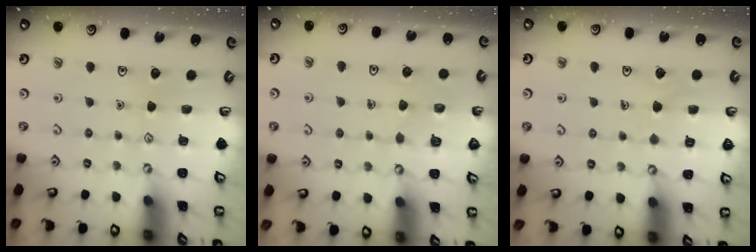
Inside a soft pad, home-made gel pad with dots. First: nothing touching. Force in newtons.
{"total": 2.8, "press": 2.8, "slide": 0.1}
{"total": 5.9, "press": 5.9, "slide": 0.5}